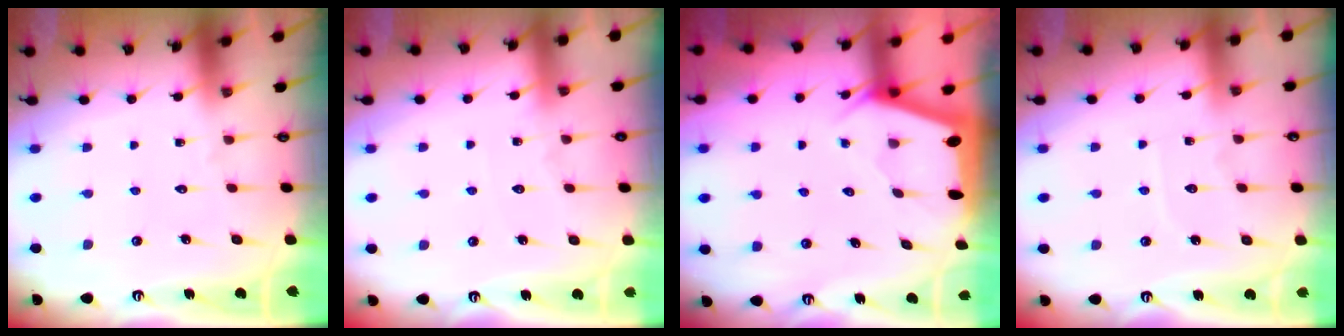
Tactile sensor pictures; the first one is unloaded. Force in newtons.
{"total": 4.3, "press": 4.2, "slide": 0.6}
{"total": 2.9, "press": 2.9, "slide": 0.1}
{"total": 5.5, "press": 5.4, "slide": 0.5}